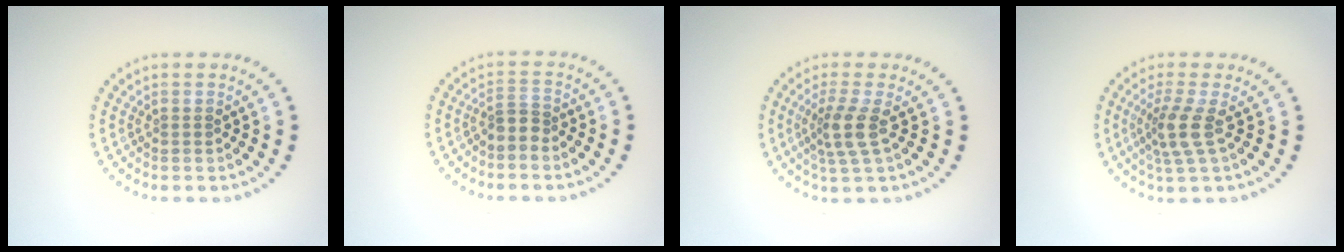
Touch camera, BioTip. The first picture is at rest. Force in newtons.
{"total": 1.9, "press": 1.3, "slide": 1.3}
{"total": 3.0, "press": 2.3, "slide": 1.9}
{"total": 2.8, "press": 2.1, "slide": 1.8}